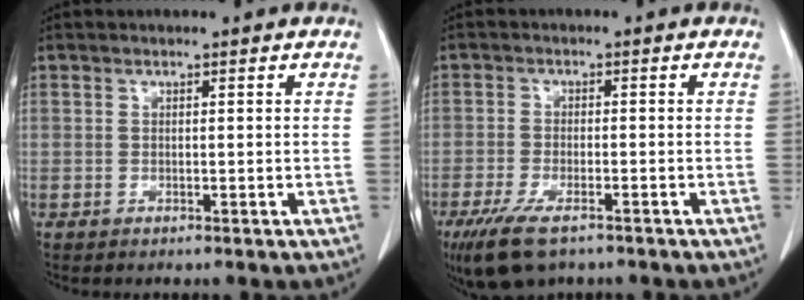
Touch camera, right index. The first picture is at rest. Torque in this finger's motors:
{"motor_torque": [0.96, -0.62, 0.38, 0.10]}